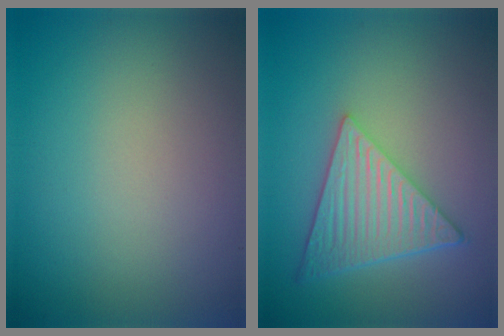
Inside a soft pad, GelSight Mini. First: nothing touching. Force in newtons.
{"total": 6.9, "press": 4.9, "slide": 4.8}